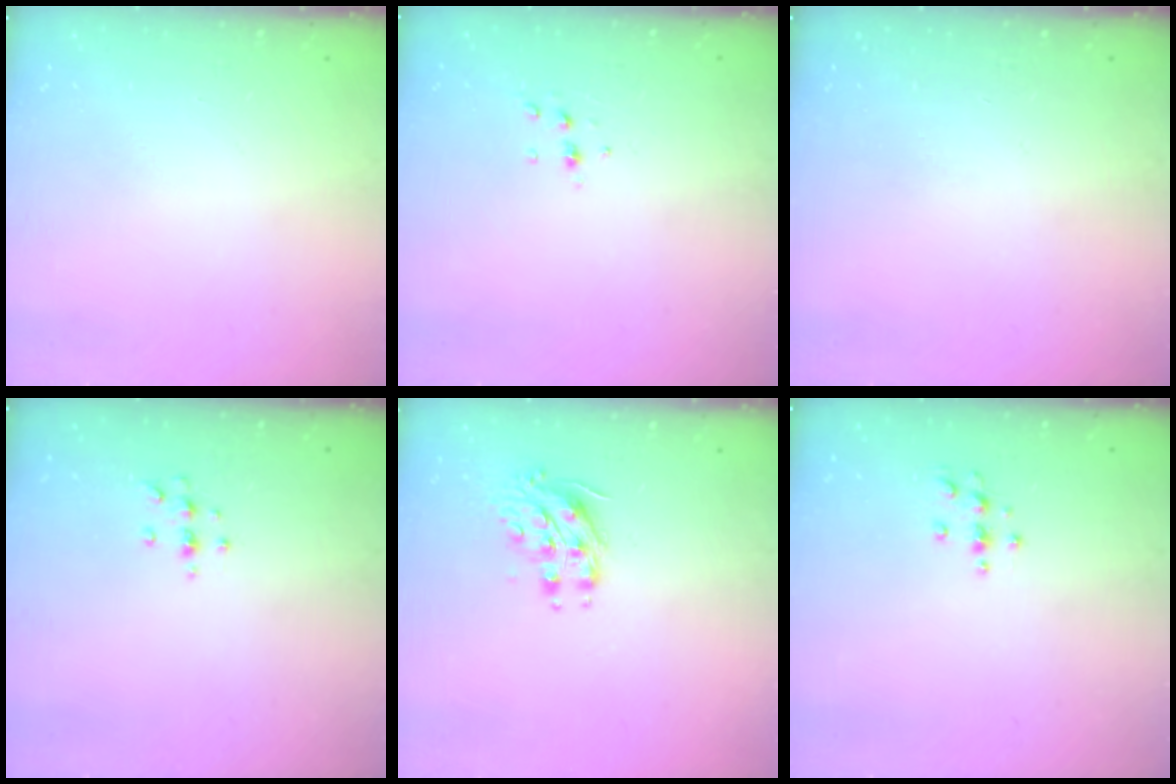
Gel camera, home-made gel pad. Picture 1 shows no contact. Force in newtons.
{"total": 4.5, "press": 4.3, "slide": 1.3}
{"total": 0.0}
{"total": 3.7, "press": 3.7, "slide": 0.5}
{"total": 8.7, "press": 8.7, "slide": 0.5}
{"total": 3.2, "press": 3.2, "slide": 0.5}